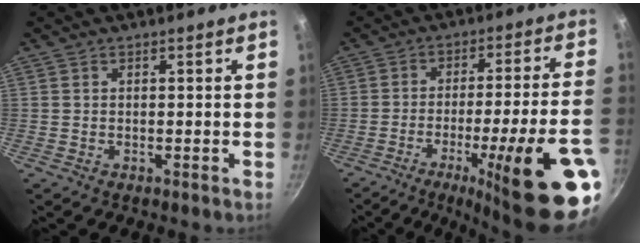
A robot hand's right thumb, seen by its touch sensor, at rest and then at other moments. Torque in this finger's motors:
{"motor_torque": [2.96, 2.05, 2.35, -0.42, 0.49]}